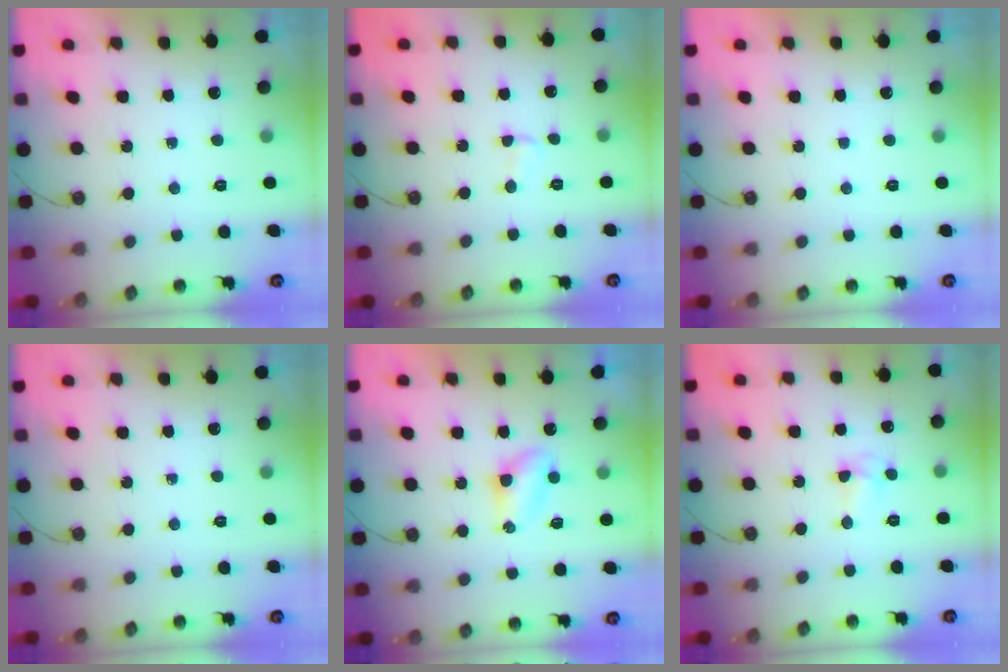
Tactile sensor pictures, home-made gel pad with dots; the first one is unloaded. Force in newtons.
{"total": 2.8, "press": 2.7, "slide": 0.3}
{"total": 0.0}
{"total": 0.0}
{"total": 3.8, "press": 3.8, "slide": 0.5}
{"total": 5.7, "press": 5.7, "slide": 0.6}